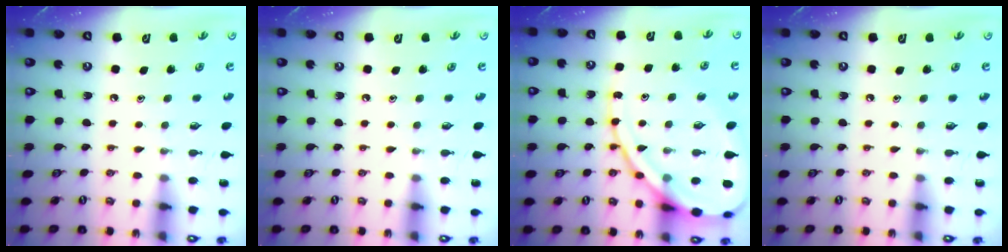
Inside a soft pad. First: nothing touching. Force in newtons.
{"total": 0.0}
{"total": 15.6, "press": 15.4, "slide": 1.8}
{"total": 0.0}